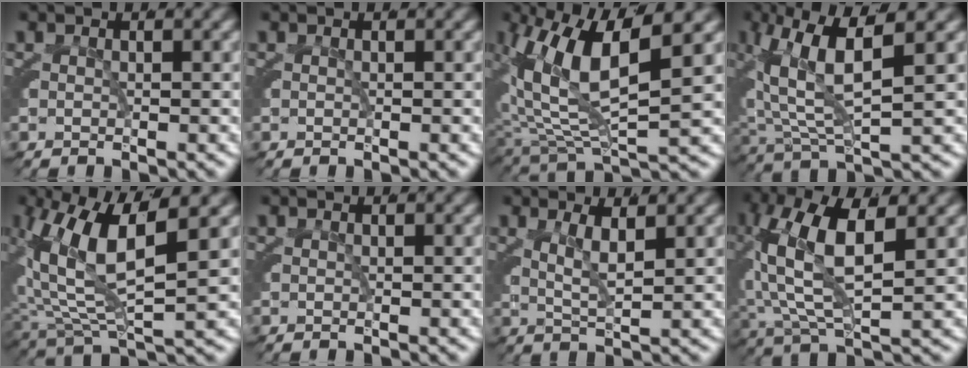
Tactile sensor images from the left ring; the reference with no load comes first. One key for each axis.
{"total": 0.0}
{"total": 12.0, "fx": 1.5, "fy": 6.2, "fz": 10.1, "tx": -0.192, "ty": -0.018, "tz": 0.039}
{"total": 8.4, "fx": 2.5, "fy": 3.0, "fz": 7.5, "tx": -0.127, "ty": 0.010, "tz": 0.046}
{"total": 10.5, "fx": 1.5, "fy": 5.2, "fz": 9.0, "tx": -0.176, "ty": -0.019, "tz": 0.040}
{"total": 0.0}
{"total": 2.6, "fx": 1.0, "fy": -0.6, "fz": 2.2, "tx": -0.036, "ty": -0.010, "tz": 0.028}
{"total": 9.4, "fx": 2.3, "fy": 3.8, "fz": 8.3, "tx": -0.153, "ty": 0.006, "tz": 0.043}